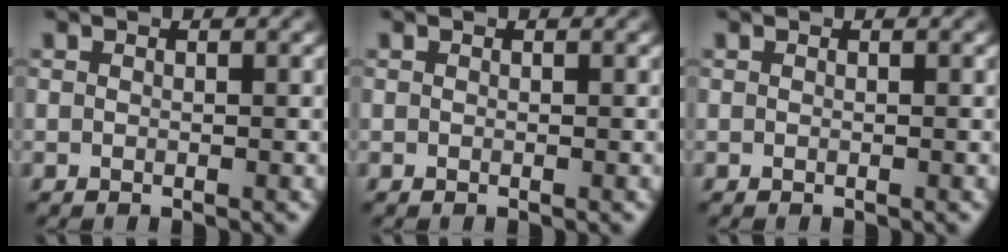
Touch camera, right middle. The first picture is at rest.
{"total": 0.0}
{"total": 0.0}